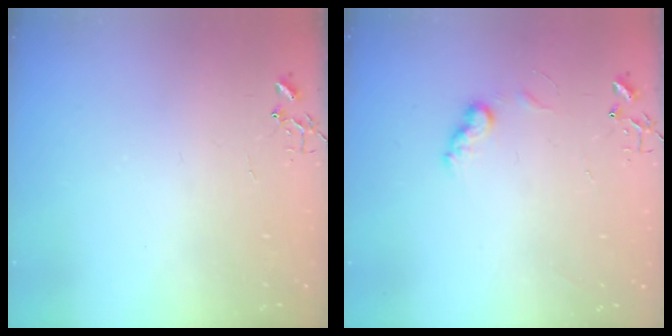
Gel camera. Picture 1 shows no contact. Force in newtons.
{"total": 6.1, "press": 6.1, "slide": 0.3}